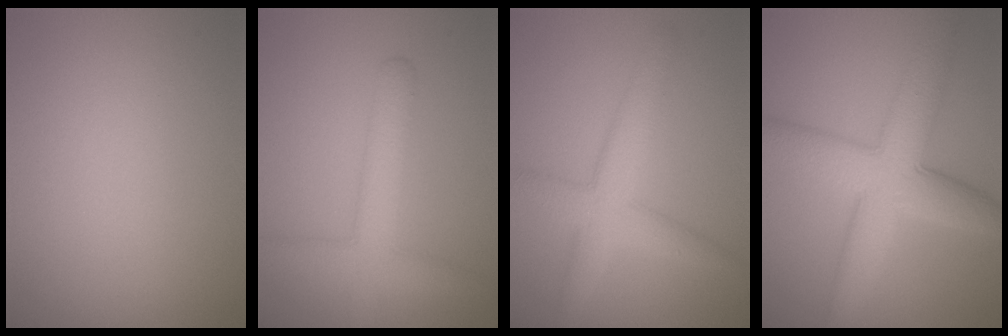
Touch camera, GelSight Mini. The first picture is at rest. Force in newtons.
{"total": 4.2, "press": 4.2, "slide": 0.2}
{"total": 4.3, "press": 4.3, "slide": 0.2}
{"total": 7.6, "press": 7.6, "slide": 0.1}